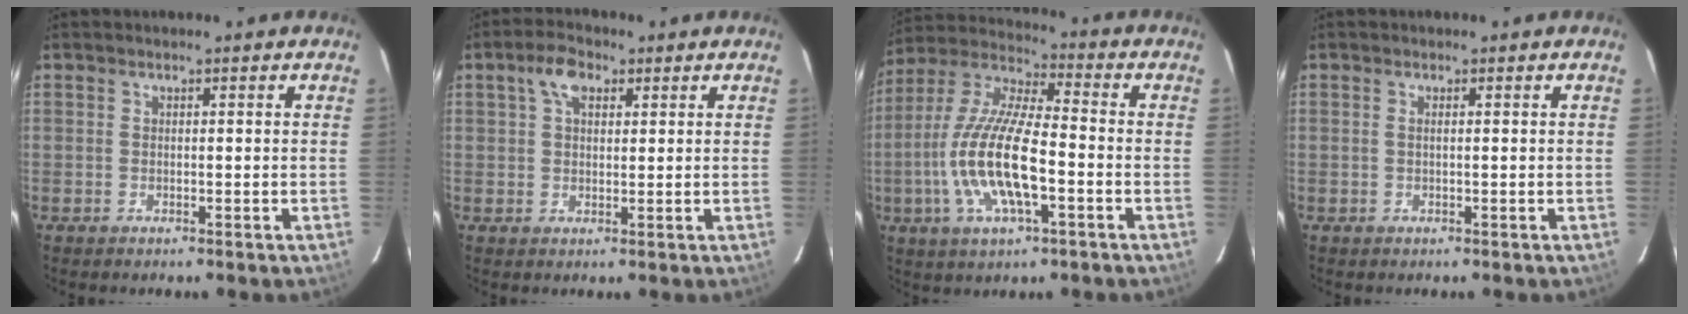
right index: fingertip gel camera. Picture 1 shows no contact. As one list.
[{"total": 4.3, "force": [2.2, 2.4, 2.9], "torque": [-0.052, 0.015, 0.039]}, {"total": 16.5, "force": [-4.4, 4.9, 15.2], "torque": [-0.310, -0.008, -0.086]}, {"total": 0.6, "force": [0.1, 0.0, 0.6], "torque": [-0.014, 0.002, 0.000]}]